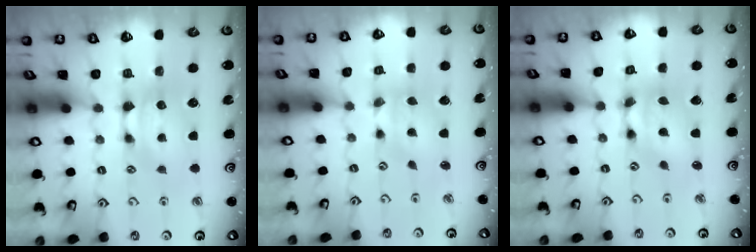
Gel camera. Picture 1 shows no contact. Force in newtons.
{"total": 1.8, "press": 1.3, "slide": 1.3}
{"total": 6.5, "press": 6.1, "slide": 2.2}